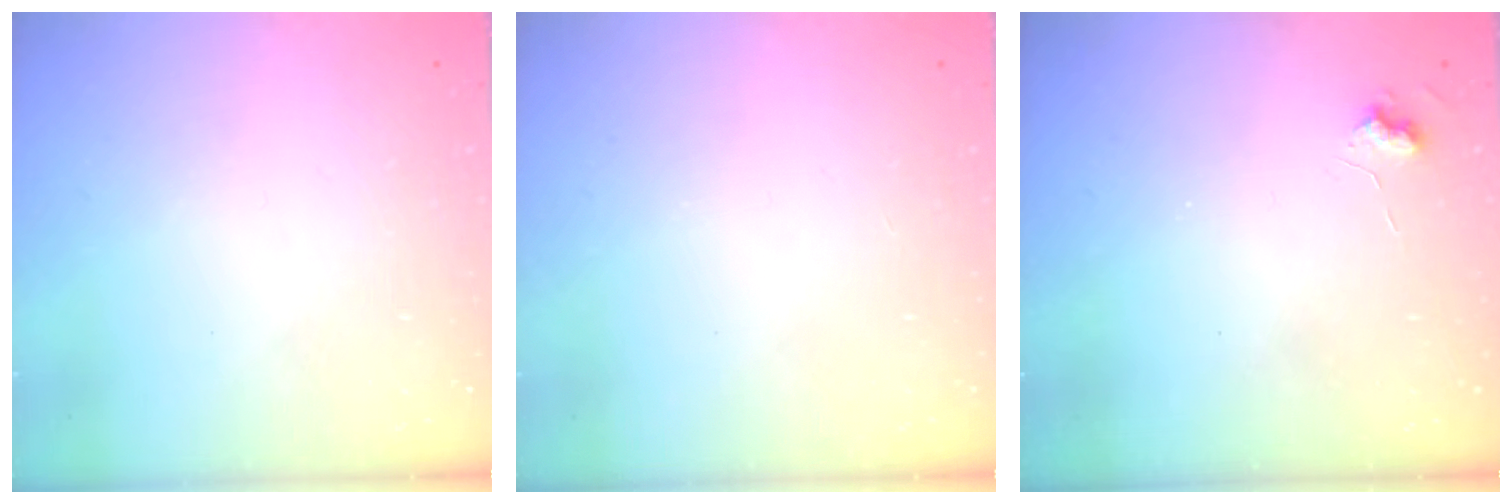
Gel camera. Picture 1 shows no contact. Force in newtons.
{"total": 0.9, "press": 0.9, "slide": 0.1}
{"total": 4.7, "press": 4.7, "slide": 0.7}